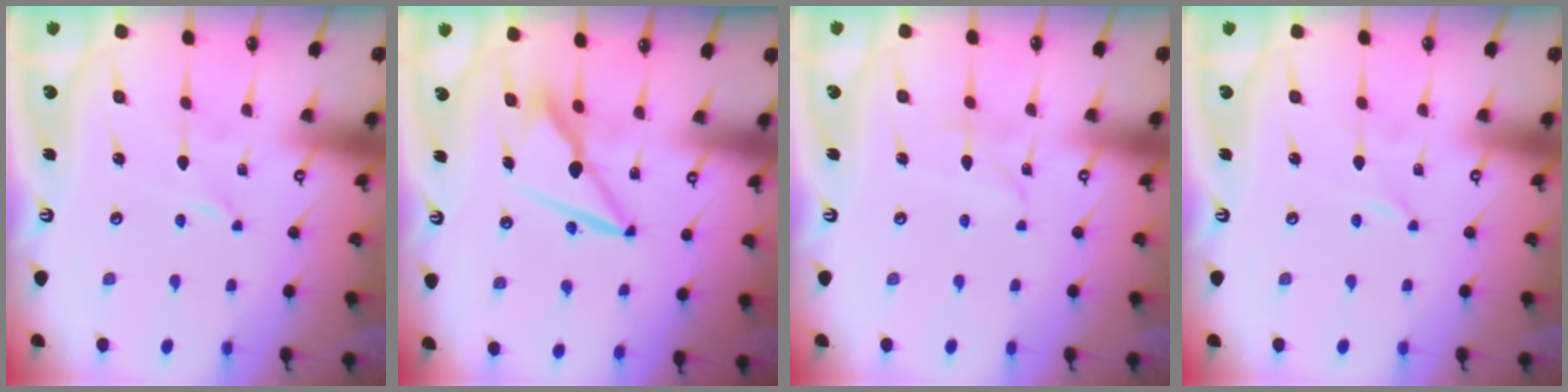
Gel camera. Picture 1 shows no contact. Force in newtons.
{"total": 7.5, "press": 7.4, "slide": 1.2}
{"total": 2.7, "press": 2.7, "slide": 0.3}
{"total": 0.0}